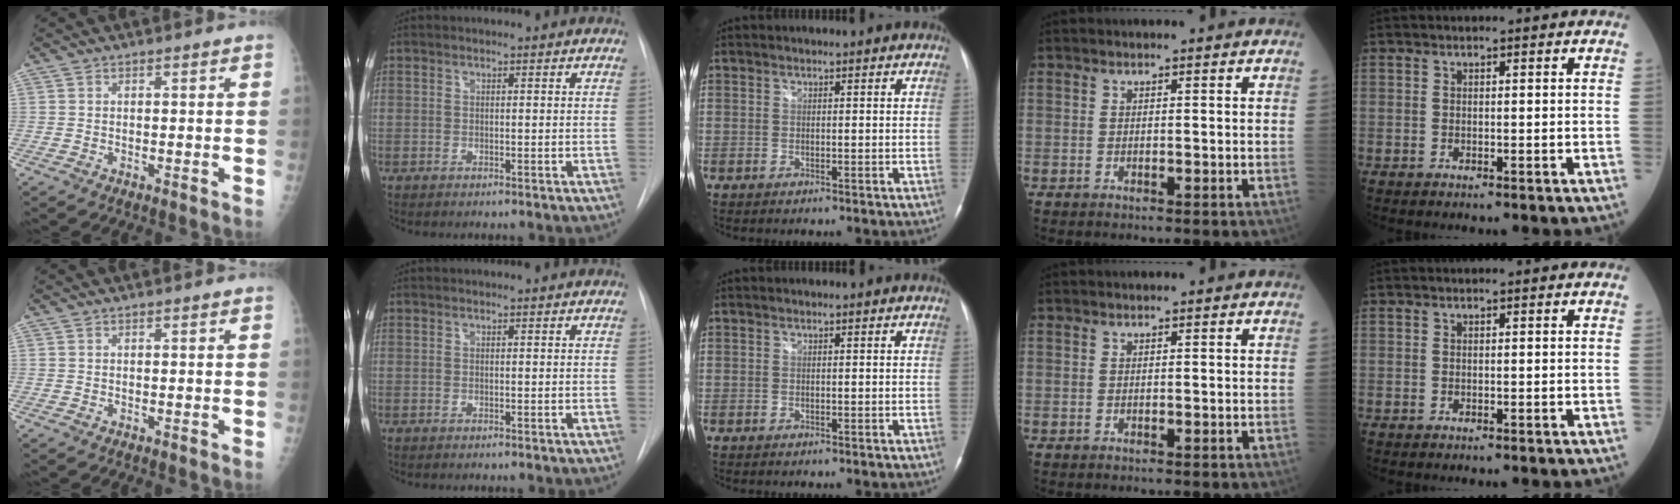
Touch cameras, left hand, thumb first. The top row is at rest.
{}